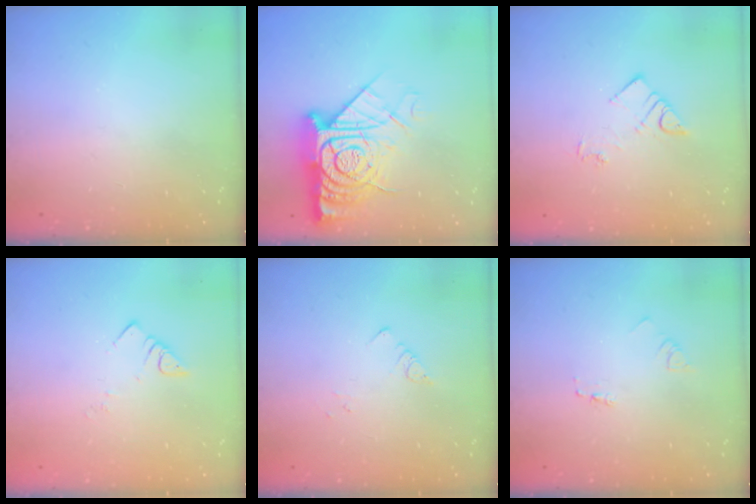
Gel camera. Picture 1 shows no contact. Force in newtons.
{"total": 20.5, "press": 20.4, "slide": 1.7}
{"total": 5.0, "press": 5.0, "slide": 0.2}
{"total": 3.6, "press": 3.6, "slide": 0.6}
{"total": 1.9, "press": 1.9, "slide": 0.2}
{"total": 1.8, "press": 1.8, "slide": 0.2}